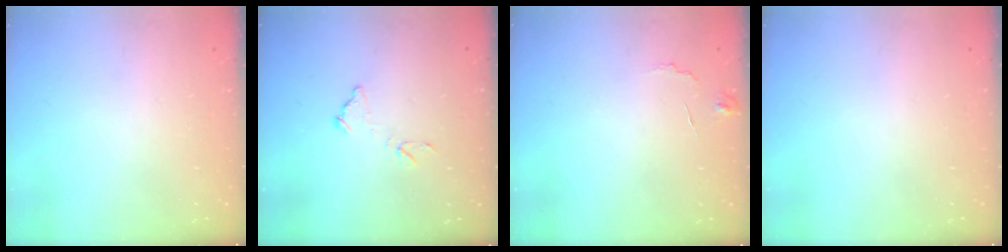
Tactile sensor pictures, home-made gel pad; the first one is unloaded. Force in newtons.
{"total": 8.1, "press": 8.0, "slide": 0.6}
{"total": 4.9, "press": 4.9, "slide": 0.3}
{"total": 0.0}